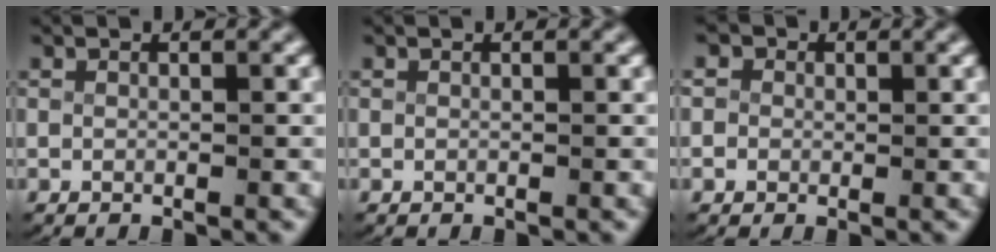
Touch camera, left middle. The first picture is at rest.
{"total": 0.0}
{"total": 2.9, "force": [0.3, 2.8, 0.6], "torque": [-0.025, 0.002, -0.004]}